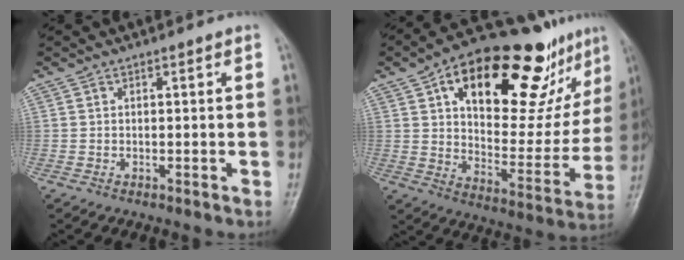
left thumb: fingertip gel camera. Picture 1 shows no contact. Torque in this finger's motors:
{"motor_torque": [2.20, 2.19, 1.47, -1.30, 0.38]}